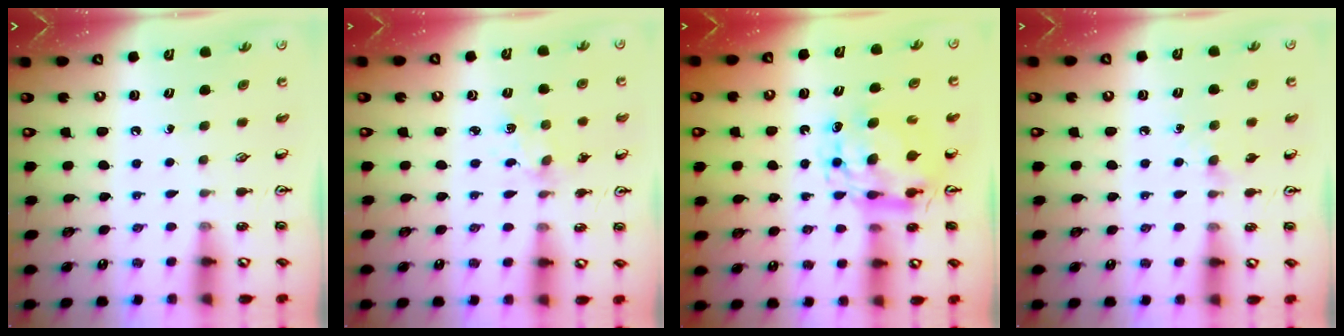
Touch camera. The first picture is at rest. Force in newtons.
{"total": 2.0, "press": 2.0, "slide": 0.4}
{"total": 9.0, "press": 8.9, "slide": 0.7}
{"total": 4.5, "press": 4.4, "slide": 0.7}